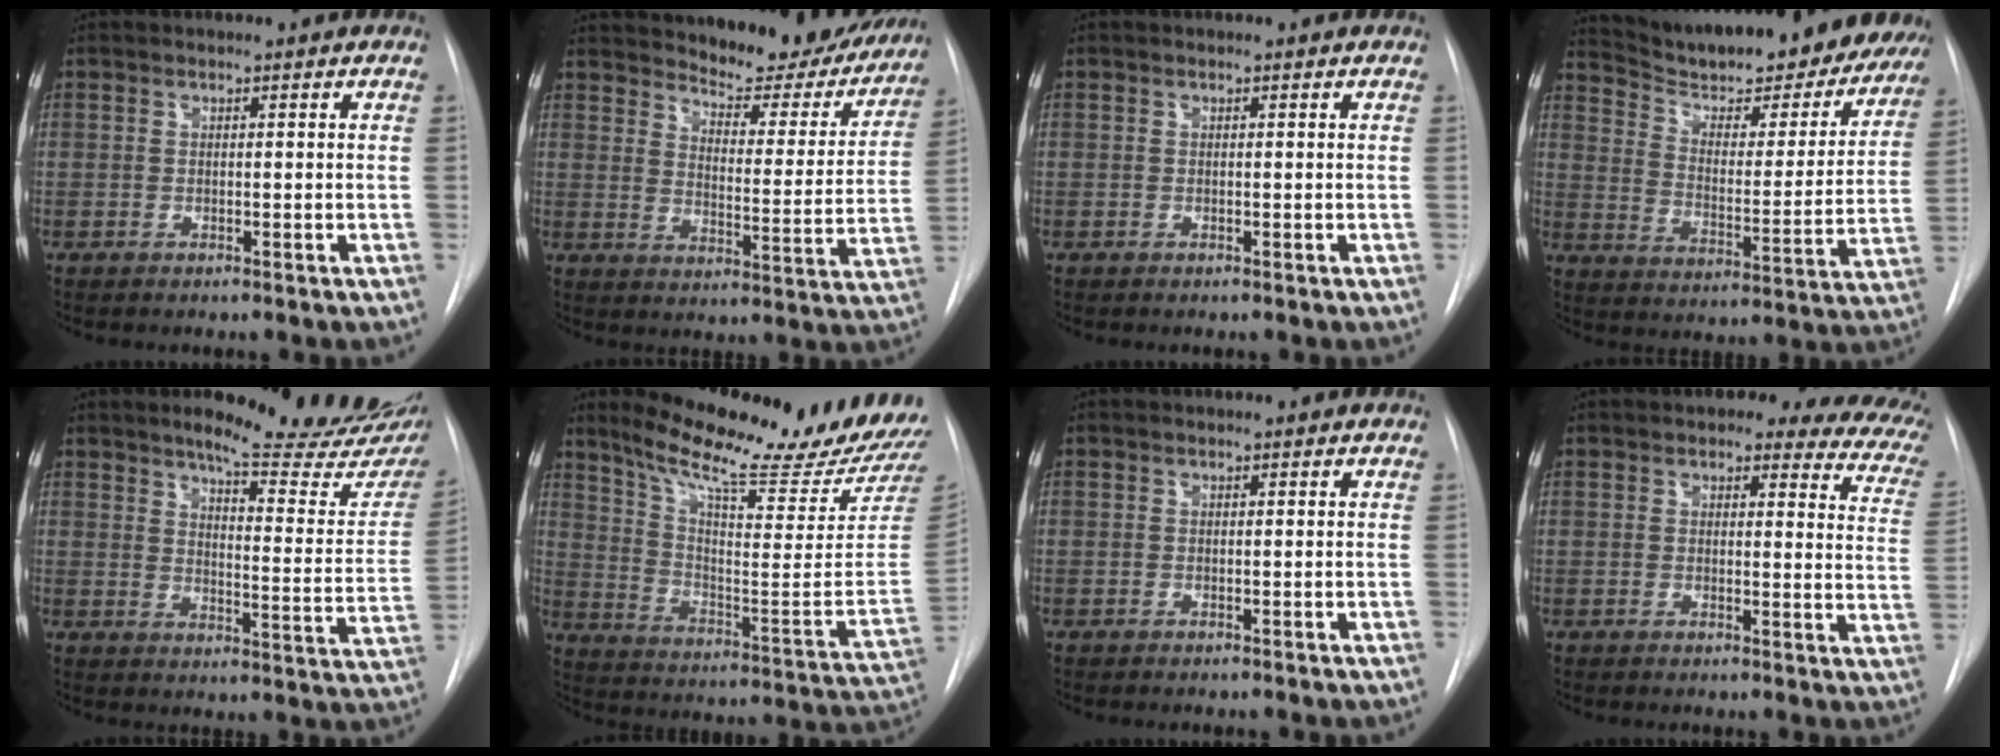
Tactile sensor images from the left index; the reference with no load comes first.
{"total": 20.7, "force": [18.9, 5.3, 6.4], "torque": [-0.079, -0.049, 0.233]}
{"total": 0.0}
{"total": 27.6, "force": [24.9, 5.8, 10.4], "torque": [-0.163, -0.050, 0.327]}
{"total": 19.8, "force": [16.9, 2.4, 10.0], "torque": [-0.126, -0.074, 0.199]}
{"total": 23.2, "force": [20.7, 0.0, 10.6], "torque": [-0.171, -0.098, 0.292]}
{"total": 0.0}
{"total": 14.5, "force": [11.1, 4.6, 8.2], "torque": [-0.069, -0.009, 0.099]}